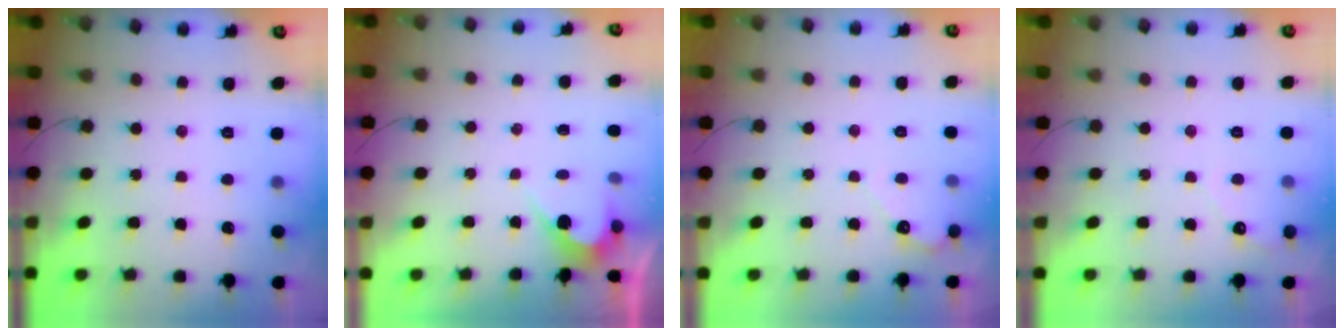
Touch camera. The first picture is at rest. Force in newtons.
{"total": 2.4, "press": 2.4, "slide": 0.1}
{"total": 3.1, "press": 3.0, "slide": 0.2}
{"total": 2.6, "press": 2.6, "slide": 0.2}